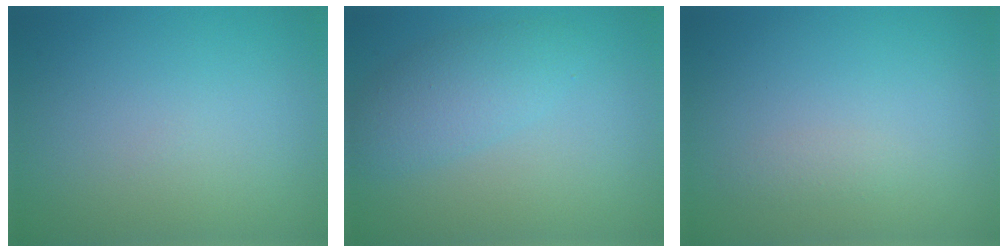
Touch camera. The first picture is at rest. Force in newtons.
{"total": 3.3, "press": 3.3, "slide": 0.1}
{"total": 0.8, "press": 0.8, "slide": 0.0}